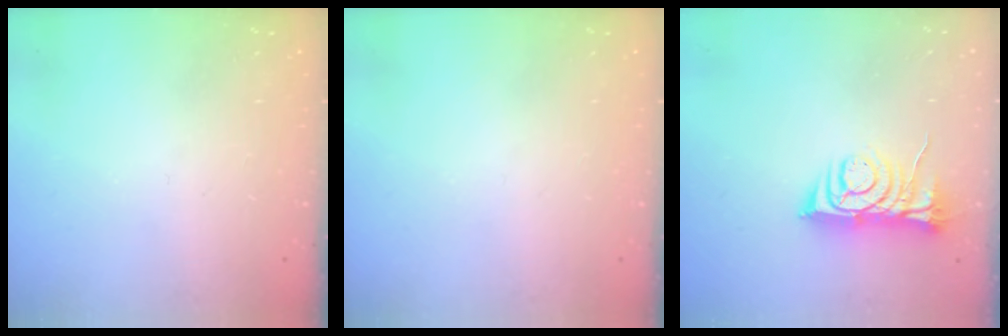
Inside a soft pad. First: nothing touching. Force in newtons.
{"total": 0.0}
{"total": 8.0, "press": 8.0, "slide": 0.9}